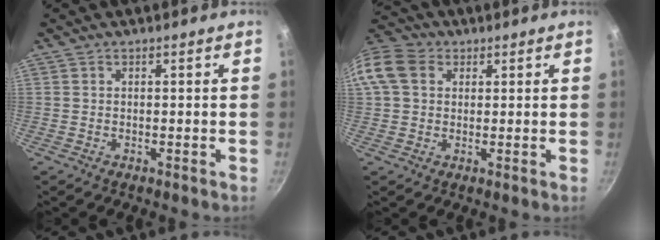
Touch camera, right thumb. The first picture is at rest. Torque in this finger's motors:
{"motor_torque": [-0.39, 0.56, 0.24, -0.23, 0.20]}